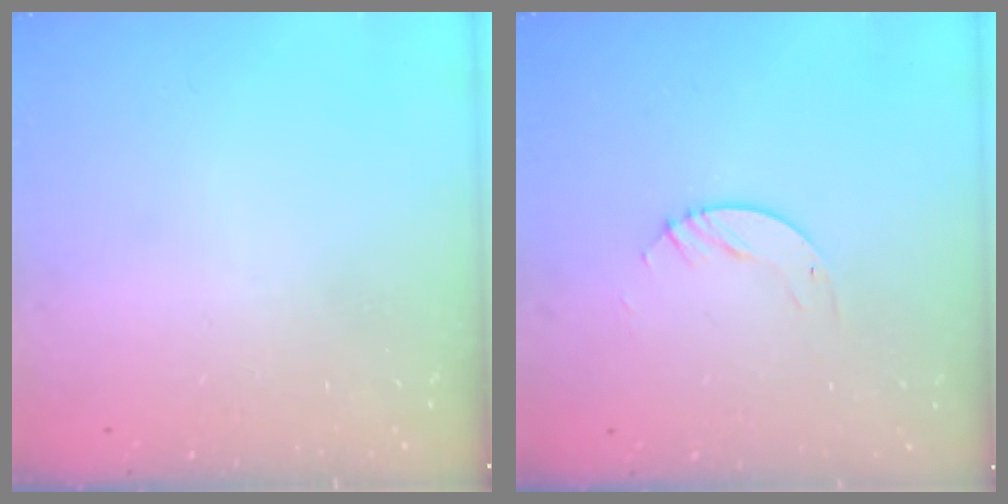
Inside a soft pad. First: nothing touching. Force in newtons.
{"total": 4.2, "press": 4.1, "slide": 0.4}